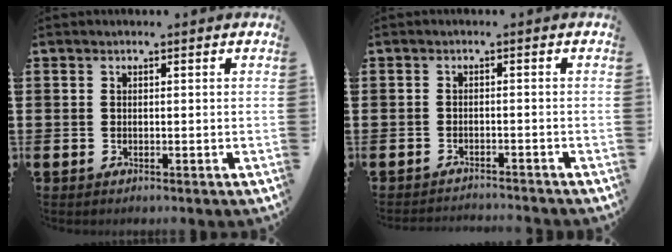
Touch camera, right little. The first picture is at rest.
{"total": 1.4, "force": [-1.4, -0.2, -0.1], "torque": [-0.001, 0.005, -0.030]}